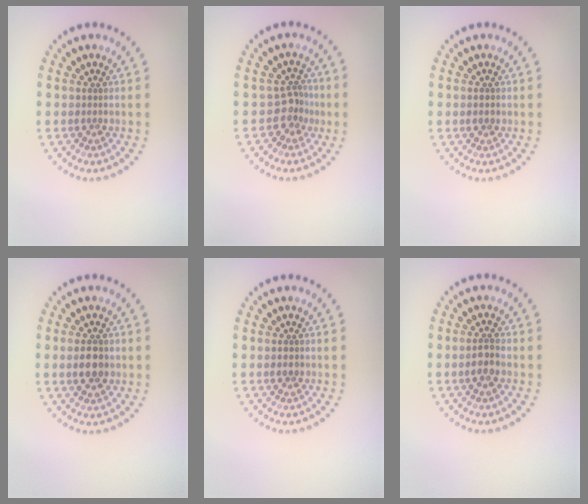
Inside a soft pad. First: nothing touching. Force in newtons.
{"total": 2.4, "press": 1.7, "slide": 1.7}
{"total": 1.2, "press": 1.2, "slide": 0.0}
{"total": 3.3, "press": 3.3, "slide": 0.1}
{"total": 1.1, "press": 1.0, "slide": 0.3}
{"total": 2.1, "press": 2.0, "slide": 0.6}